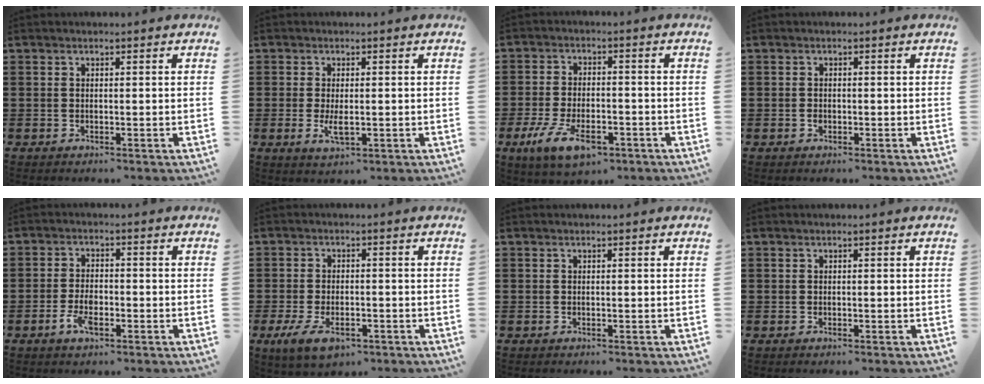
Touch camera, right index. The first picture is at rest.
{"total": 3.2, "force": [-0.3, 1.2, 2.9], "torque": [-0.060, -0.004, -0.006]}
{"total": 7.7, "force": [-4.1, 3.3, 5.6], "torque": [-0.123, -0.001, -0.075]}
{"total": 0.8, "force": [-0.4, 0.6, 0.4], "torque": [-0.009, 0.001, -0.007]}
{"total": 3.9, "force": [-1.7, 1.7, 3.1], "torque": [-0.068, -0.004, -0.034]}
{"total": 4.7, "force": [-2.5, 2.2, 3.4], "torque": [-0.077, -0.003, -0.048]}
{"total": 0.0}
{"total": 0.0}